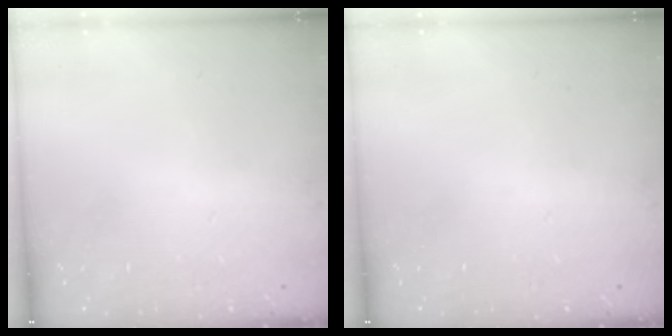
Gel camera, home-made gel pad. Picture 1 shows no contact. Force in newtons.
{"total": 0.0}